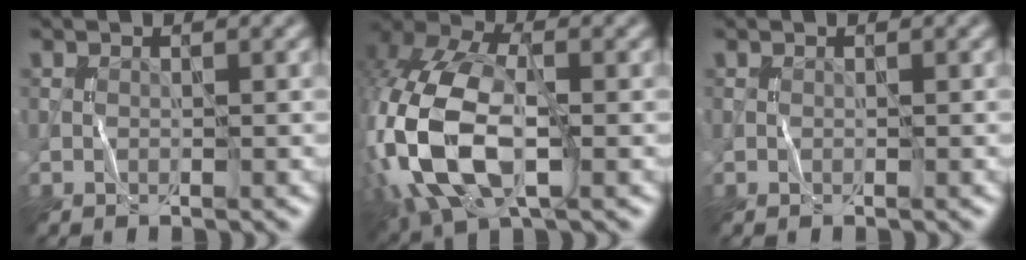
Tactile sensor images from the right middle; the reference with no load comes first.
{"total": 14.0, "force": [-2.9, 7.7, 11.3], "torque": [-0.273, 0.006, -0.064]}
{"total": 0.0}